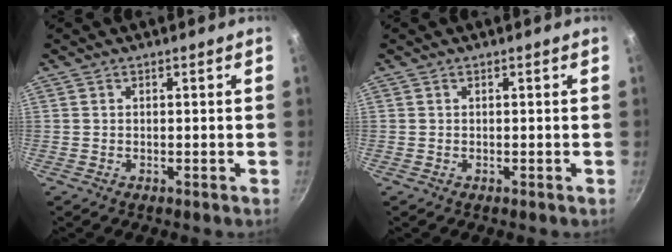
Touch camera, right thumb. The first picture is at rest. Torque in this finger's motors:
{"motor_torque": [0.13, 0.10, -0.13, 0.10, 0.01]}